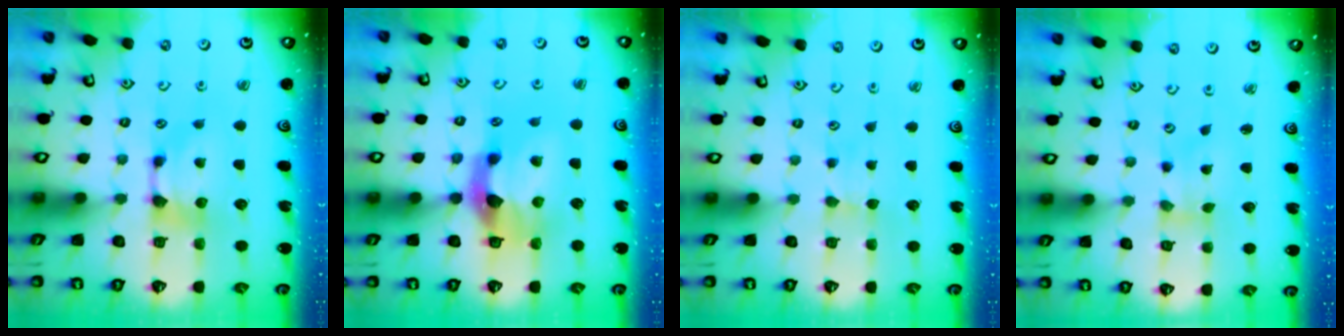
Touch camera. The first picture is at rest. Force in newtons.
{"total": 5.6, "press": 5.2, "slide": 2.0}
{"total": 1.6, "press": 1.5, "slide": 0.5}
{"total": 1.9, "press": 1.6, "slide": 0.9}